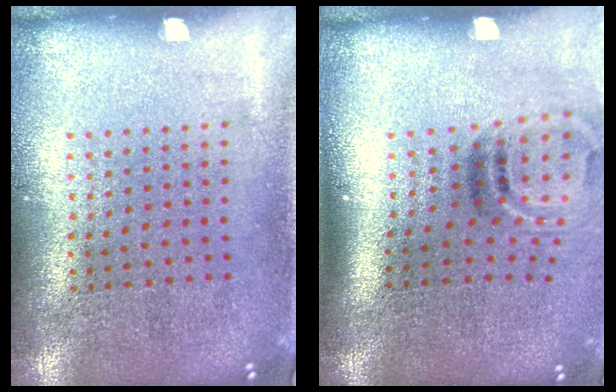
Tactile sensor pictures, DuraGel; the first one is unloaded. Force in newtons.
{"total": 2.0, "press": 1.3, "slide": 1.6}